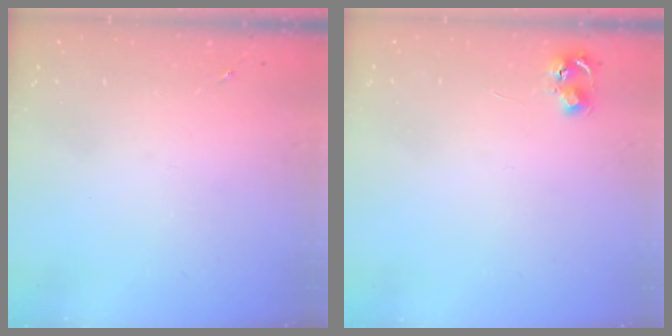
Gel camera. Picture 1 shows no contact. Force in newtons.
{"total": 5.3, "press": 5.3, "slide": 0.5}